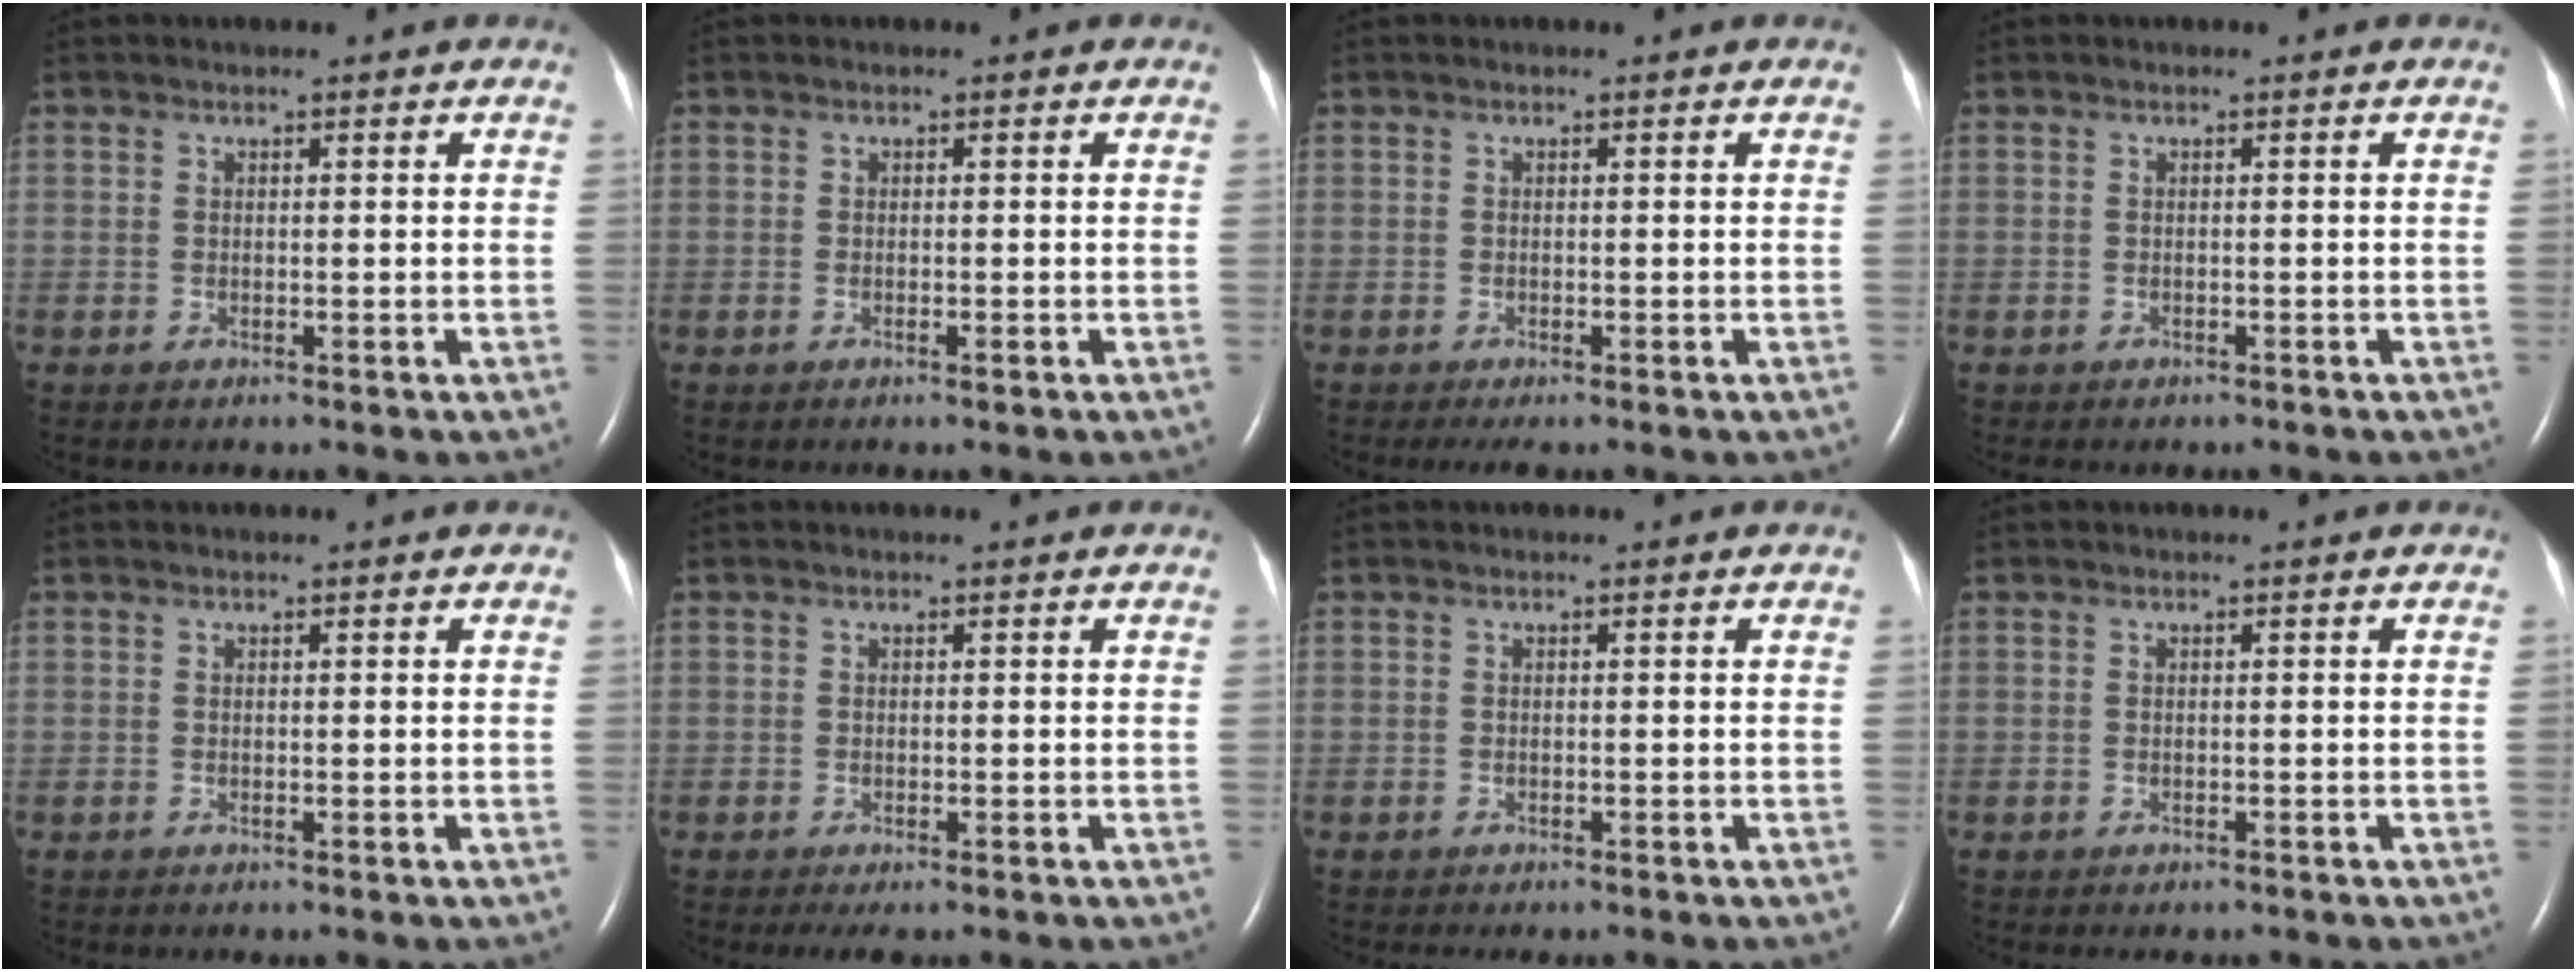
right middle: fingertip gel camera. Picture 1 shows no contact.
{"total": 0.6, "force": [-0.3, 0.0, 0.4], "torque": [-0.012, -0.001, -0.005]}
{"total": 2.2, "force": [-1.7, 0.5, 1.4], "torque": [-0.020, -0.007, -0.020]}
{"total": 2.5, "force": [-2.1, 1.0, 0.9], "torque": [-0.016, -0.004, -0.020]}
{"total": 0.0}
{"total": 2.5, "force": [-1.8, 0.7, 1.6], "torque": [-0.025, -0.009, -0.024]}
{"total": 3.0, "force": [-2.5, 0.8, 1.3], "torque": [-0.018, -0.006, -0.026]}
{"total": 2.4, "force": [-2.0, 0.8, 0.9], "torque": [-0.014, -0.004, -0.019]}